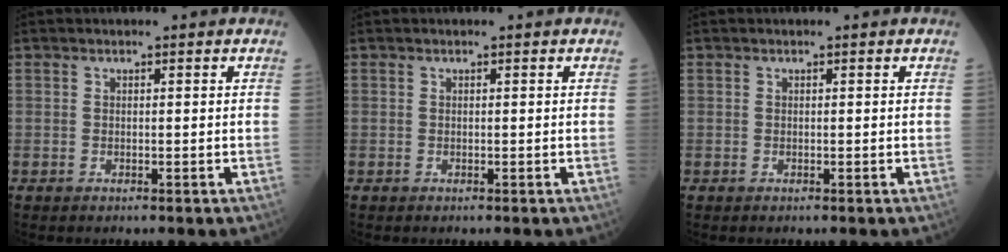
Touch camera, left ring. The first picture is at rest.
{"total": 0.0}
{"total": 0.0}